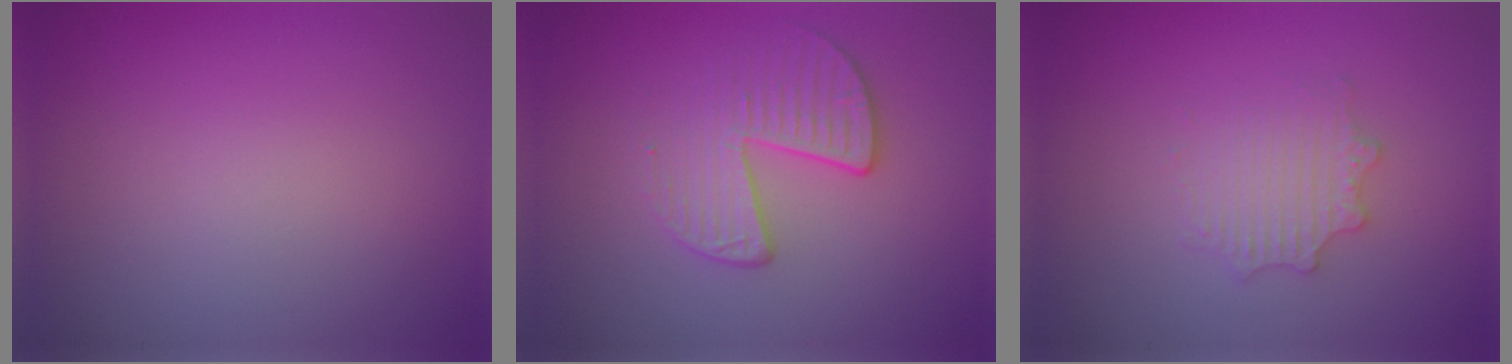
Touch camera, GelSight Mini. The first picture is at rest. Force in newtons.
{"total": 3.5, "press": 2.9, "slide": 2.0}
{"total": 2.6, "press": 2.6, "slide": 0.4}